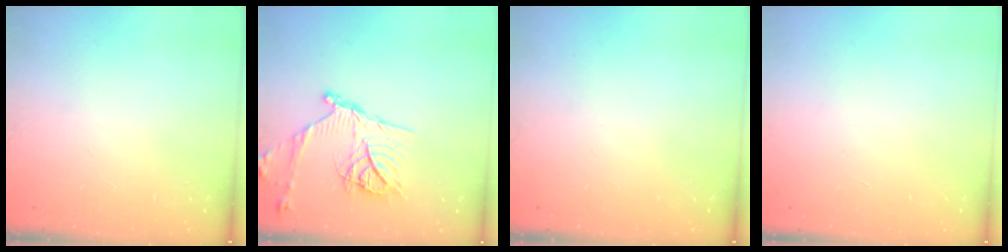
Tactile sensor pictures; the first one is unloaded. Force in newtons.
{"total": 18.1, "press": 18.0, "slide": 1.7}
{"total": 0.0}
{"total": 1.7, "press": 1.6, "slide": 0.1}